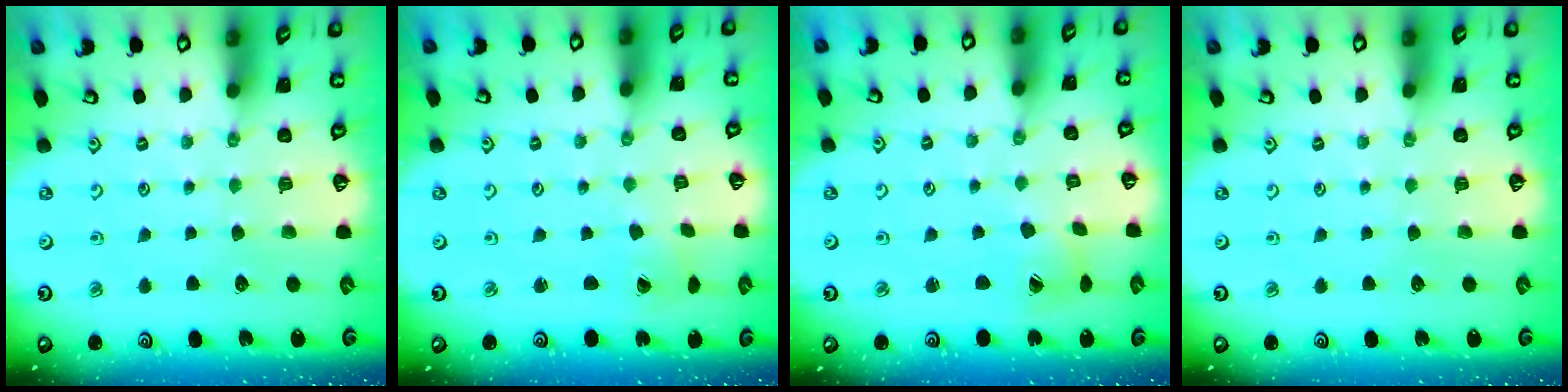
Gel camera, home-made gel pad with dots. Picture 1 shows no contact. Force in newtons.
{"total": 1.2, "press": 1.1, "slide": 0.4}
{"total": 6.4, "press": 6.4, "slide": 0.4}
{"total": 0.0}